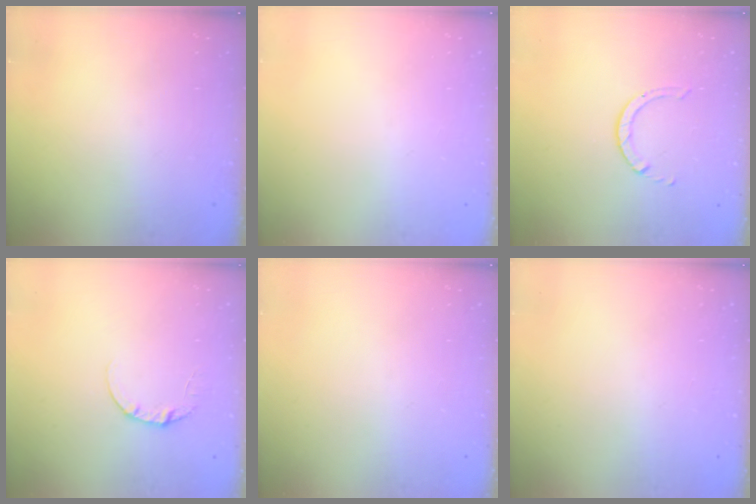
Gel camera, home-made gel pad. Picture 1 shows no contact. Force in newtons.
{"total": 0.0}
{"total": 1.7, "press": 1.7, "slide": 0.1}
{"total": 3.6, "press": 3.6, "slide": 0.3}
{"total": 0.0}
{"total": 2.4, "press": 2.4, "slide": 0.2}